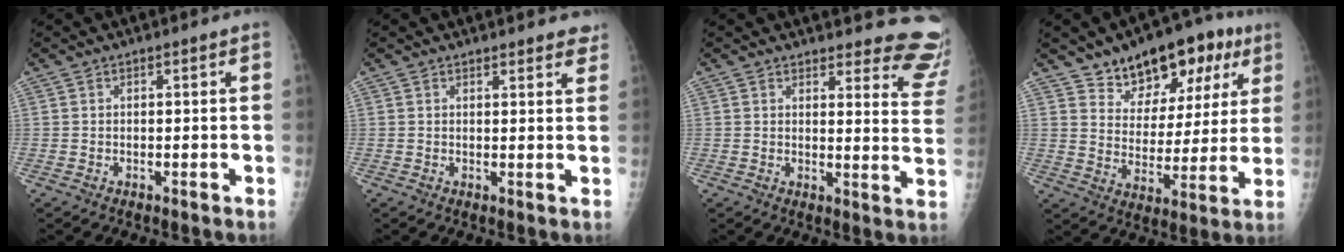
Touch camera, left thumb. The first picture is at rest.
{"total": 5.1, "force": [4.6, 1.5, 1.6], "torque": [0.006, -0.018, 0.043]}
{"total": 12.6, "force": [12.3, 2.3, 1.8], "torque": [0.020, -0.131, 0.104]}
{"total": 16.7, "force": [10.0, 9.5, 9.4], "torque": [-0.077, -0.032, 0.152]}